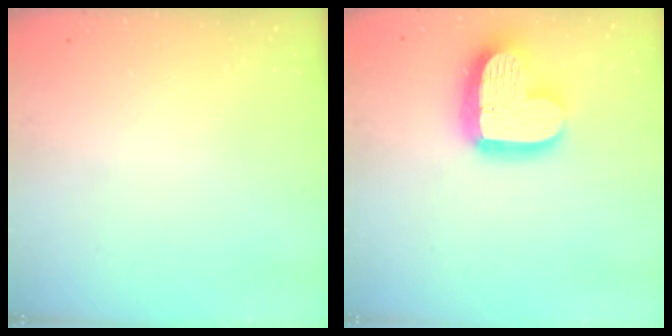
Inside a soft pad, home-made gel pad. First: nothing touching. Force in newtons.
{"total": 19.0, "press": 19.0, "slide": 1.6}